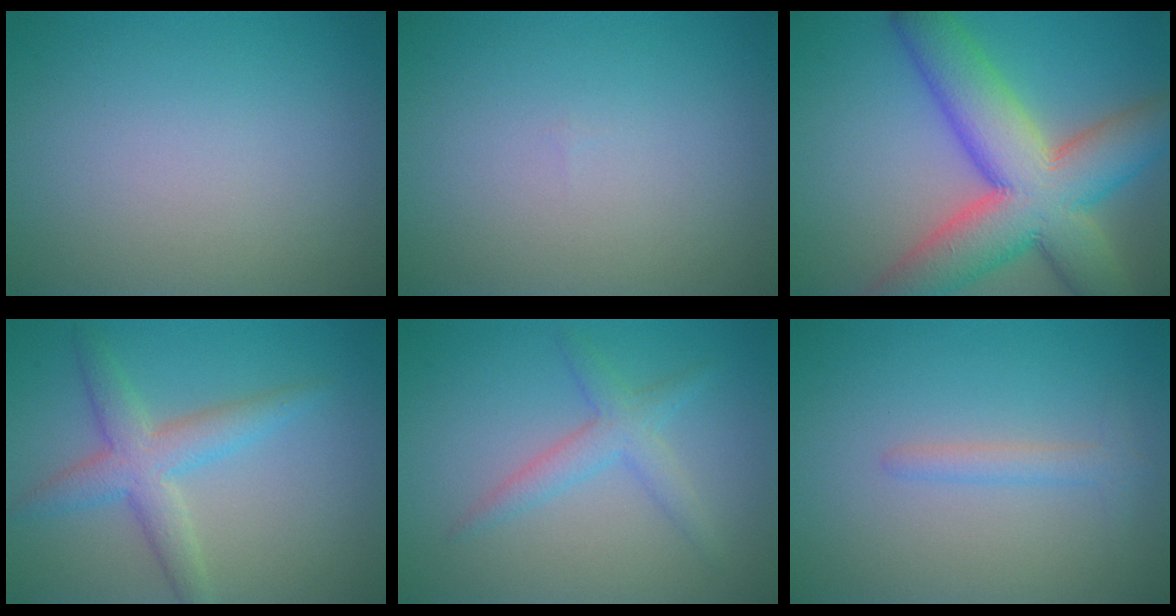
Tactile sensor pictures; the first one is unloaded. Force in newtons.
{"total": 0.0}
{"total": 12.5, "press": 12.4, "slide": 1.2}
{"total": 4.1, "press": 4.1, "slide": 0.4}
{"total": 2.5, "press": 2.5, "slide": 0.1}
{"total": 1.5, "press": 1.5, "slide": 0.1}